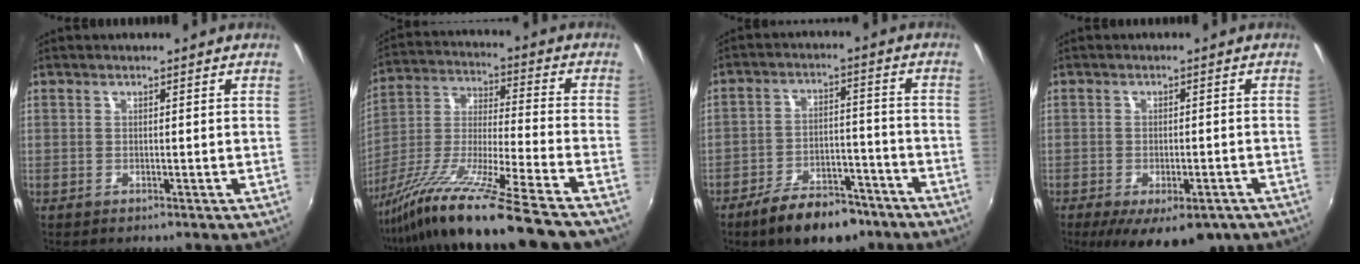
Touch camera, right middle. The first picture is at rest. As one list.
[{"total": 22.9, "force": [-18.2, -1.1, 13.8], "torque": [-0.244, -0.058, -0.315]}, {"total": 13.8, "force": [-10.1, 6.1, 7.1], "torque": [-0.133, 0.006, -0.148]}, {"total": 12.3, "force": [-7.9, 5.3, 7.8], "torque": [-0.141, -0.031, -0.105]}]